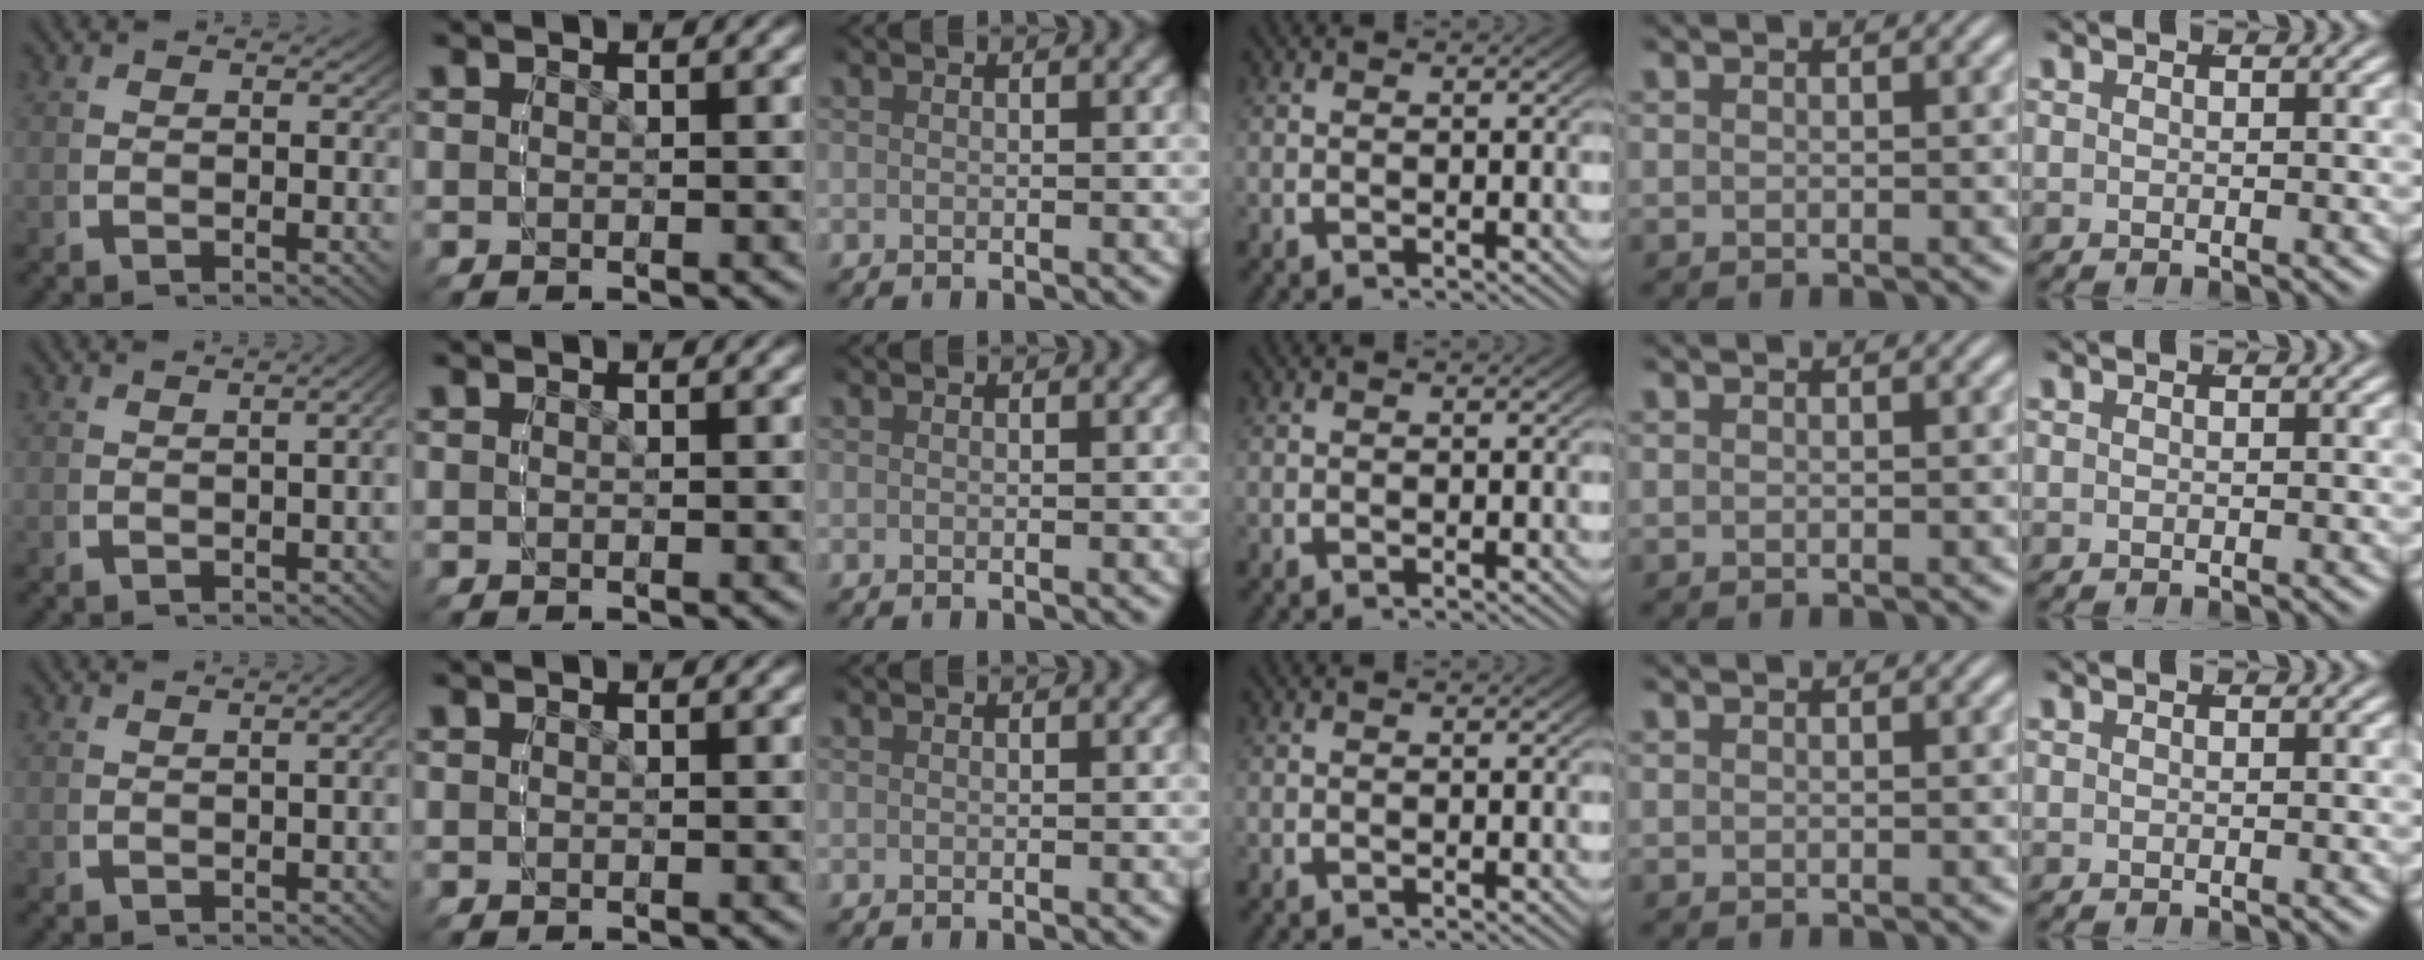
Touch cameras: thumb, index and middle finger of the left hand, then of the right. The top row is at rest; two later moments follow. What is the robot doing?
{"motion": "grasp_and_lifting", "object": "bottle"}